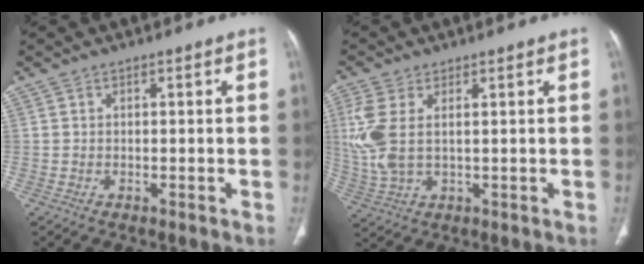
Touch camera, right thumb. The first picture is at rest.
{"total": 8.7, "force": [1.6, 4.8, 7.1], "torque": [-0.192, 0.000, 0.043]}